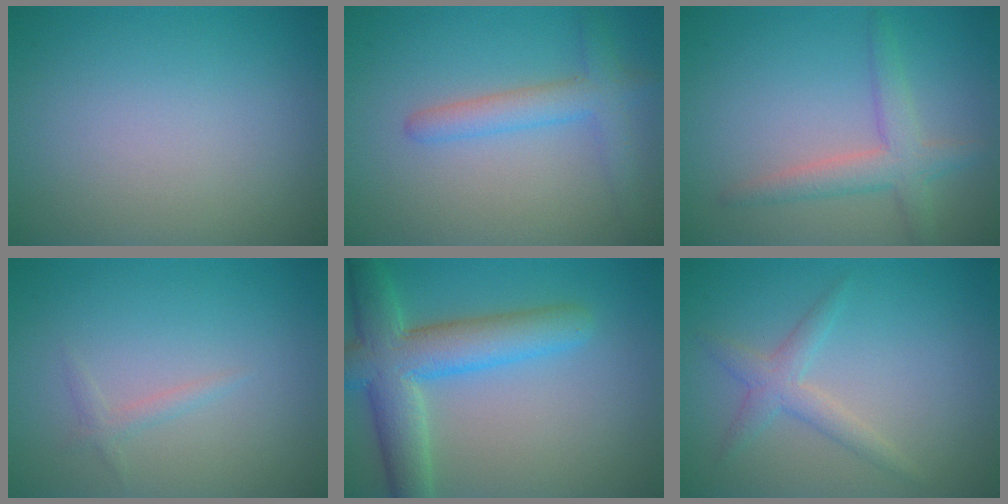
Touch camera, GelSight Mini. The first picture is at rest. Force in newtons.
{"total": 3.1, "press": 3.1, "slide": 0.3}
{"total": 3.2, "press": 3.2, "slide": 0.1}
{"total": 0.9, "press": 0.9, "slide": 0.1}
{"total": 7.3, "press": 7.2, "slide": 0.4}
{"total": 2.2, "press": 2.2, "slide": 0.1}